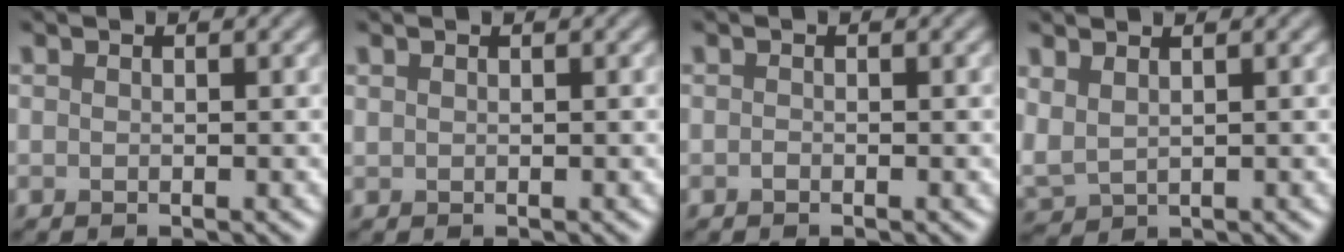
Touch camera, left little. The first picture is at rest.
{"total": 0.0}
{"total": 0.0}
{"total": 2.2, "force": [1.4, 1.1, 1.3], "torque": [-0.035, 0.001, 0.038]}